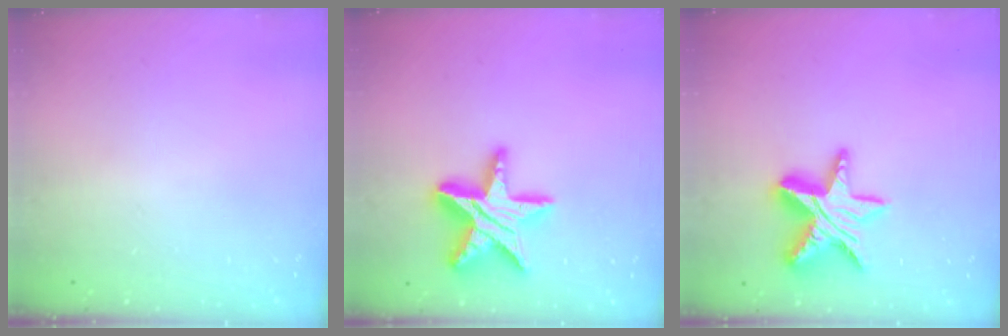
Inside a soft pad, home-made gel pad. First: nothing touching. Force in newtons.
{"total": 19.2, "press": 19.1, "slide": 1.6}
{"total": 15.0, "press": 14.9, "slide": 1.2}